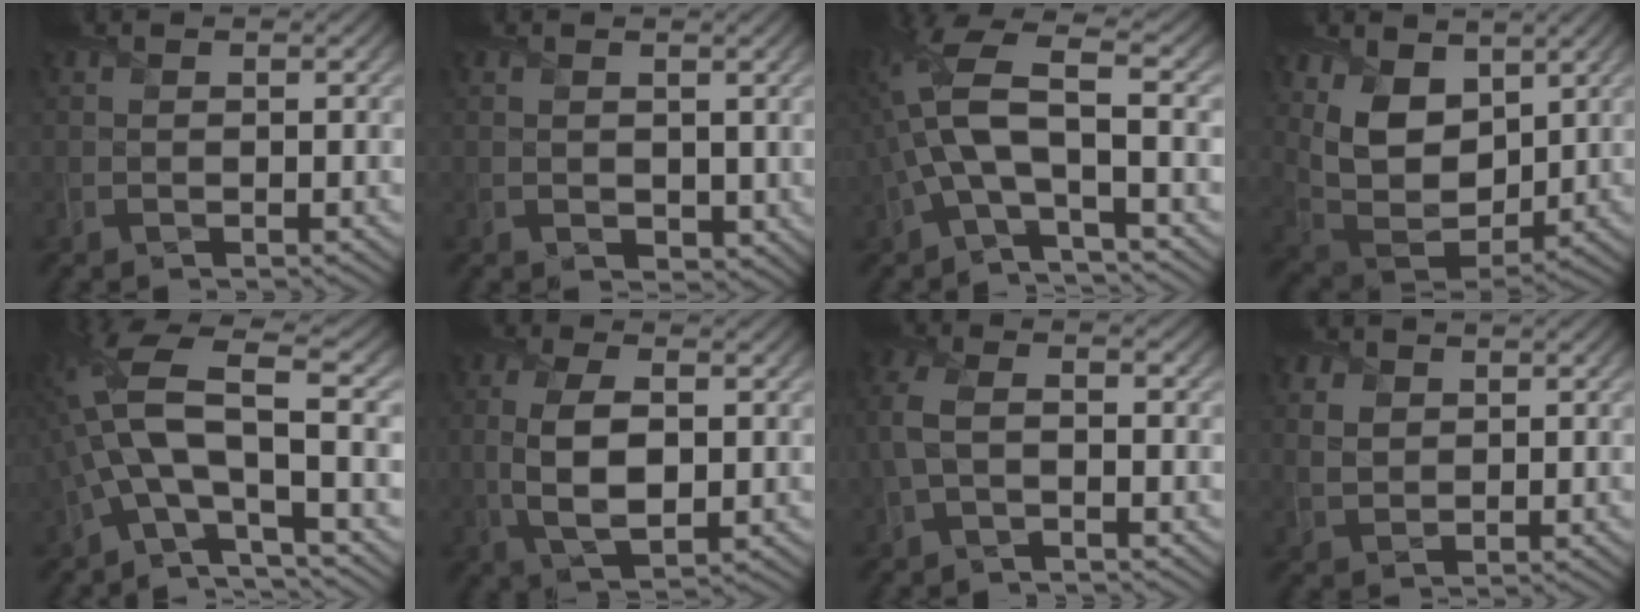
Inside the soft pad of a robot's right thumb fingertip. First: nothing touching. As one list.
[{"total": 1.5, "force": [0.5, 1.1, 0.9], "torque": [-0.023, -0.009, 0.016]}, {"total": 9.7, "force": [-1.3, 3.7, 8.8], "torque": [-0.202, 0.010, -0.045]}, {"total": 9.8, "force": [4.8, 6.2, 5.9], "torque": [-0.151, -0.010, 0.084]}, {"total": 13.1, "force": [-2.3, 4.6, 12.0], "torque": [-0.265, 0.007, -0.055]}, {"total": 7.9, "force": [-0.4, 4.1, 6.7], "torque": [-0.156, -0.003, -0.007]}, {"total": 4.5, "force": [-0.4, 2.5, 3.7], "torque": [-0.104, 0.008, -0.013]}, {"total": 3.3, "force": [1.4, 2.5, 1.7], "torque": [-0.049, 0.001, 0.026]}]